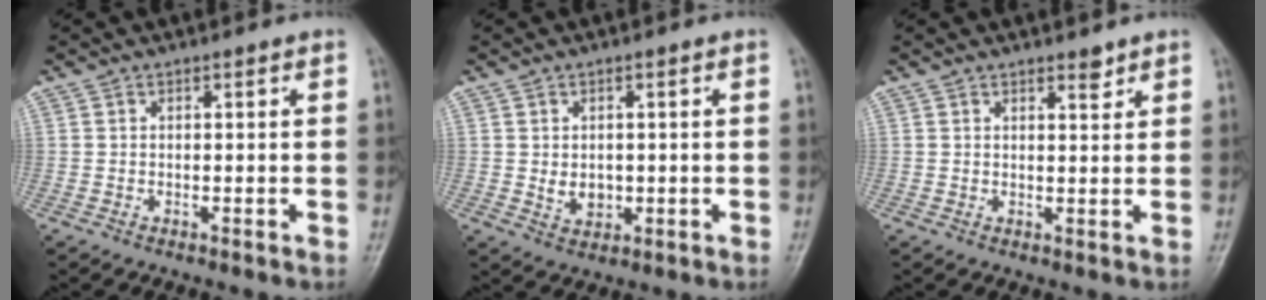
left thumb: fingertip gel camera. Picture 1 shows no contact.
{"total": 3.5, "force": [0.0, 2.7, 2.2], "torque": [-0.024, -0.004, 0.010]}
{"total": 2.1, "force": [1.7, 0.7, 1.1], "torque": [-0.008, -0.012, 0.025]}